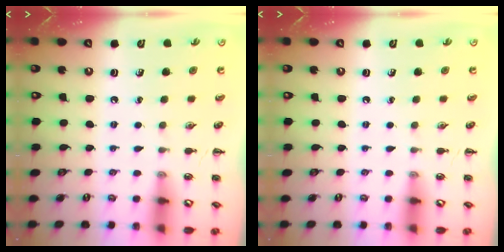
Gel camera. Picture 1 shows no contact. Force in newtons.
{"total": 0.0}